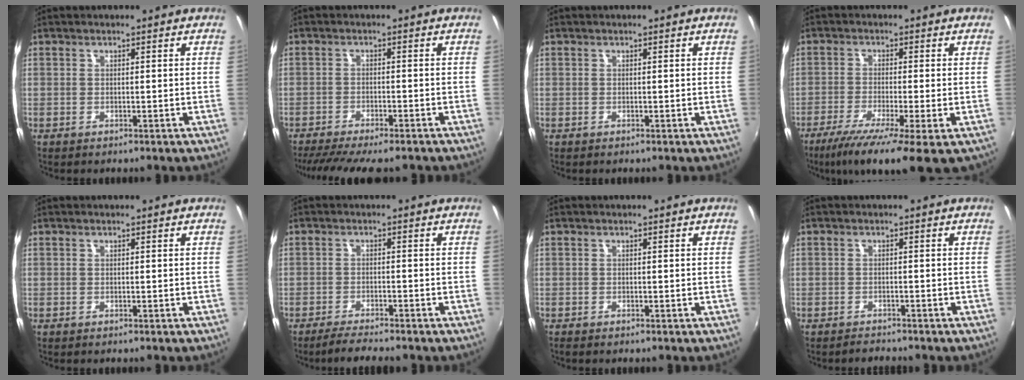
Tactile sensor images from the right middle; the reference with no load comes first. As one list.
[{"total": 11.3, "force": [-9.6, 1.7, 5.6], "torque": [-0.121, -0.033, -0.149]}, {"total": 0.0}, {"total": 10.7, "force": [-5.9, 1.4, 8.8], "torque": [-0.179, -0.041, -0.101]}, {"total": 0.0}, {"total": 3.9, "force": [-3.5, 0.4, 1.6], "torque": [-0.050, -0.009, -0.066]}, {"total": 0.0}, {"total": 1.8, "force": [-1.7, 0.7, -0.2], "torque": [-0.003, 0.003, -0.029]}]